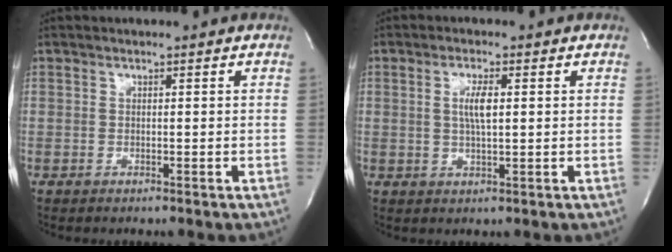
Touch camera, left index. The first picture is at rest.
{"total": 3.8, "force": [0.5, 0.7, 3.7], "torque": [-0.074, -0.001, 0.010]}